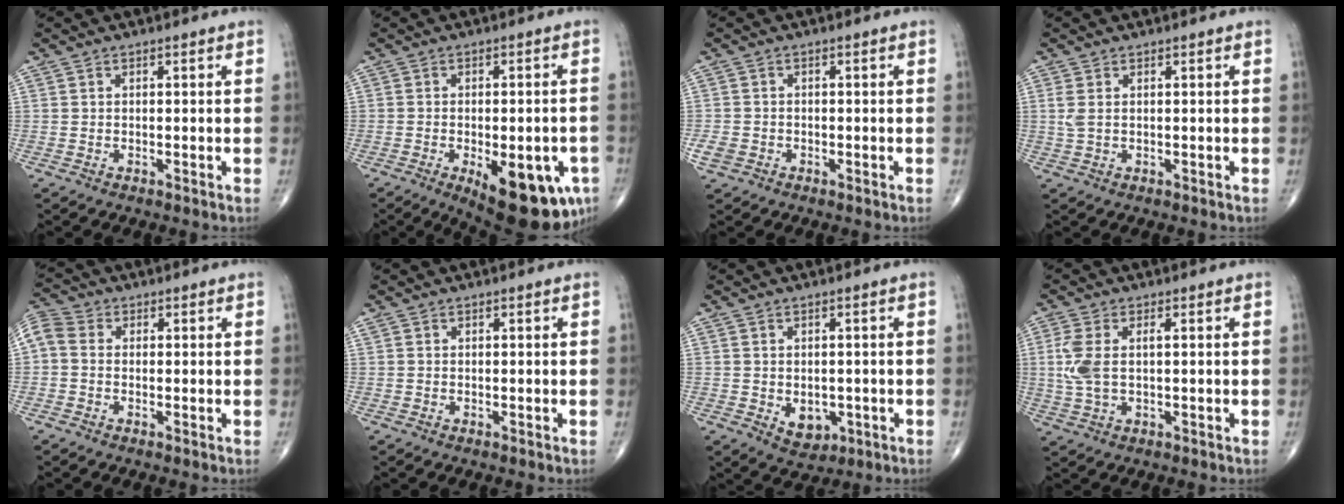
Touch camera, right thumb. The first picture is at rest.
{"total": 16.8, "force": [-6.8, 6.8, 13.8], "torque": [-0.135, 0.002, -0.075]}
{"total": 2.6, "force": [-1.1, 2.1, 1.1], "torque": [-0.021, 0.006, -0.019]}
{"total": 1.9, "force": [0.4, 0.9, 1.6], "torque": [-0.045, 0.008, 0.014]}
{"total": 5.6, "force": [0.2, 4.3, 3.5], "torque": [-0.080, 0.017, -0.006]}
{"total": 0.0}
{"total": 4.5, "force": [-0.9, 3.3, 2.9], "torque": [-0.020, -0.003, -0.001]}
{"total": 6.0, "force": [0.6, 2.7, 5.4], "torque": [-0.142, 0.009, 0.014]}